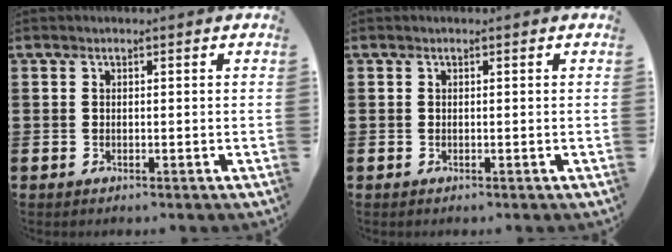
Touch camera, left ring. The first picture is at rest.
{"total": 0.0}